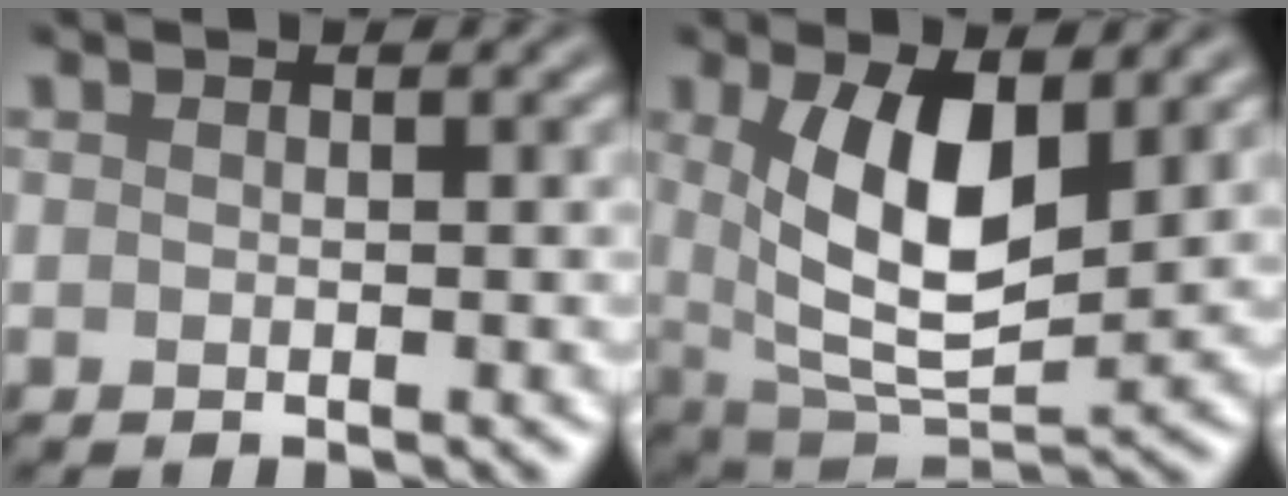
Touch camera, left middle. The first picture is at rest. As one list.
[{"total": 8.5, "force": [2.0, 4.0, 7.2], "torque": [-0.142, -0.016, 0.039]}]